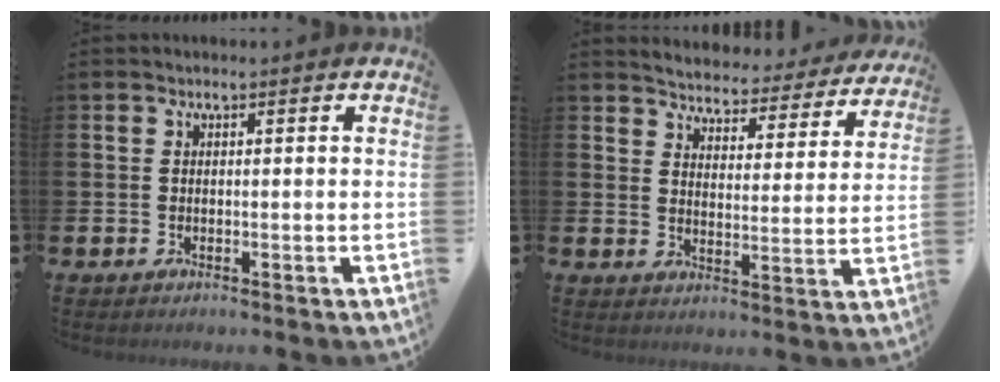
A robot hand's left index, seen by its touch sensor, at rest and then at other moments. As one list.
[{"total": 4.2, "force": [4.2, 0.5, 0.2], "torque": [-0.022, -0.041, 0.066]}]